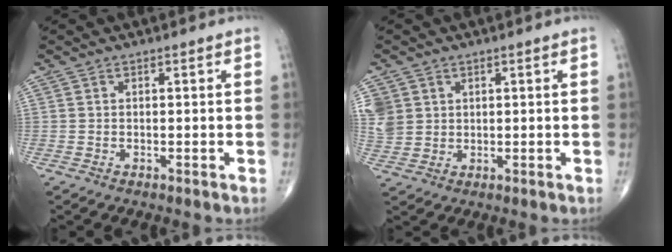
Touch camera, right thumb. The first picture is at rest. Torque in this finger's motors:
{"motor_torque": [-0.24, -0.28, 0.36, 0.28, 0.01]}